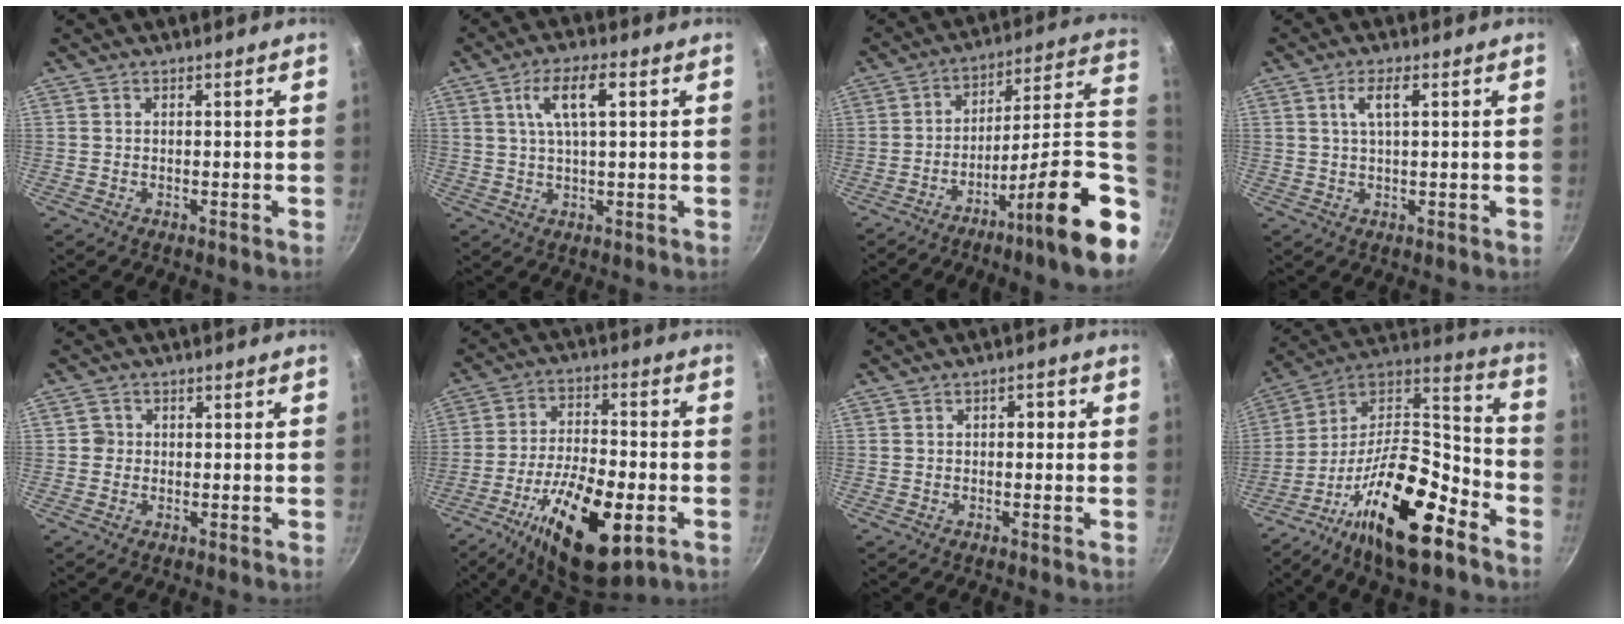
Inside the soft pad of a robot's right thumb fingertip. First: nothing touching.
{"total": 7.8, "force": [2.5, 2.5, 6.9], "torque": [-0.129, 0.009, 0.045]}
{"total": 20.5, "force": [-6.4, 3.8, 19.1], "torque": [-0.242, 0.031, -0.104]}
{"total": 3.8, "force": [1.3, 1.0, 3.4], "torque": [-0.068, 0.006, 0.027]}
{"total": 2.0, "force": [0.1, 1.9, 0.4], "torque": [0.004, 0.006, -0.002]}
{"total": 19.4, "force": [-7.8, 7.8, 15.9], "torque": [-0.259, 0.020, -0.128]}
{"total": 2.1, "force": [0.2, 1.3, 1.6], "torque": [-0.014, 0.006, 0.000]}
{"total": 23.7, "force": [-13.0, 8.9, 17.7], "torque": [-0.270, 0.082, -0.231]}